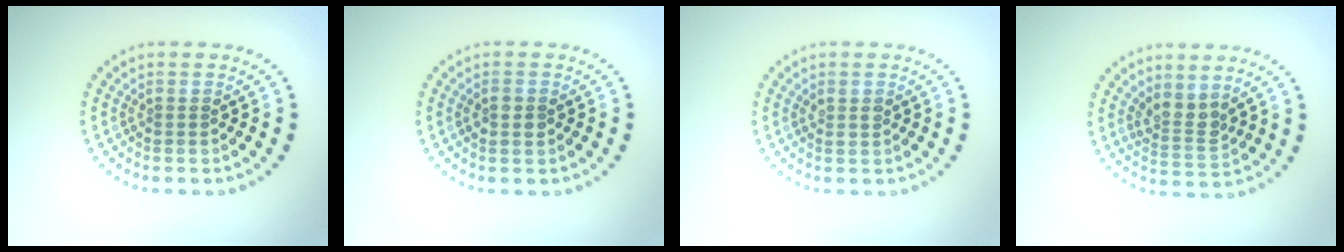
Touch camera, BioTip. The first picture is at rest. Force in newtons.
{"total": 1.4, "press": 1.3, "slide": 0.1}
{"total": 1.0, "press": 0.9, "slide": 0.4}
{"total": 2.5, "press": 1.9, "slide": 1.6}